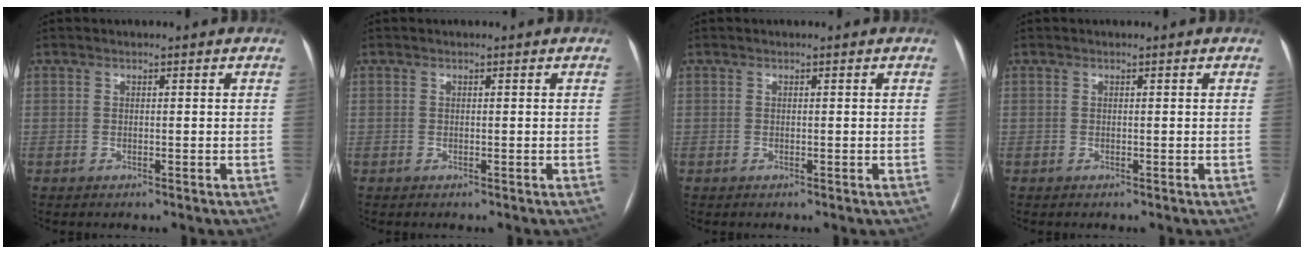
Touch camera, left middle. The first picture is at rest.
{"total": 0.0}
{"total": 0.0}
{"total": 0.0}